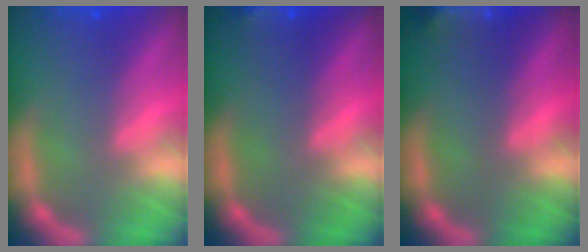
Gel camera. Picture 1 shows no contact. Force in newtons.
{"total": 1.4}
{"total": 5.5}